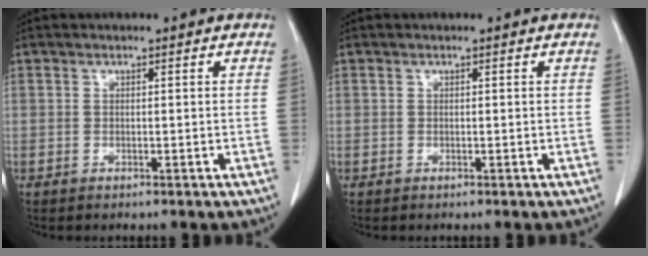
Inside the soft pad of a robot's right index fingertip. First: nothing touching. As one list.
[{"total": 0.0}]